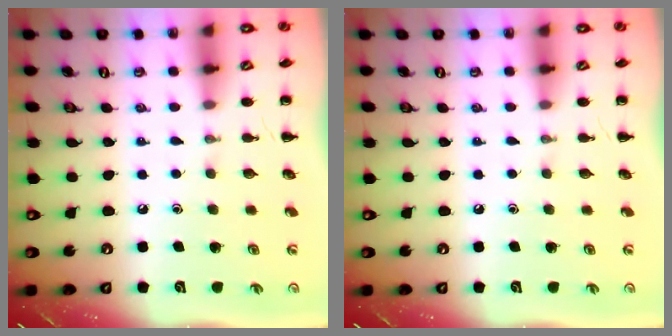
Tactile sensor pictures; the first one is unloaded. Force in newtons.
{"total": 0.0}